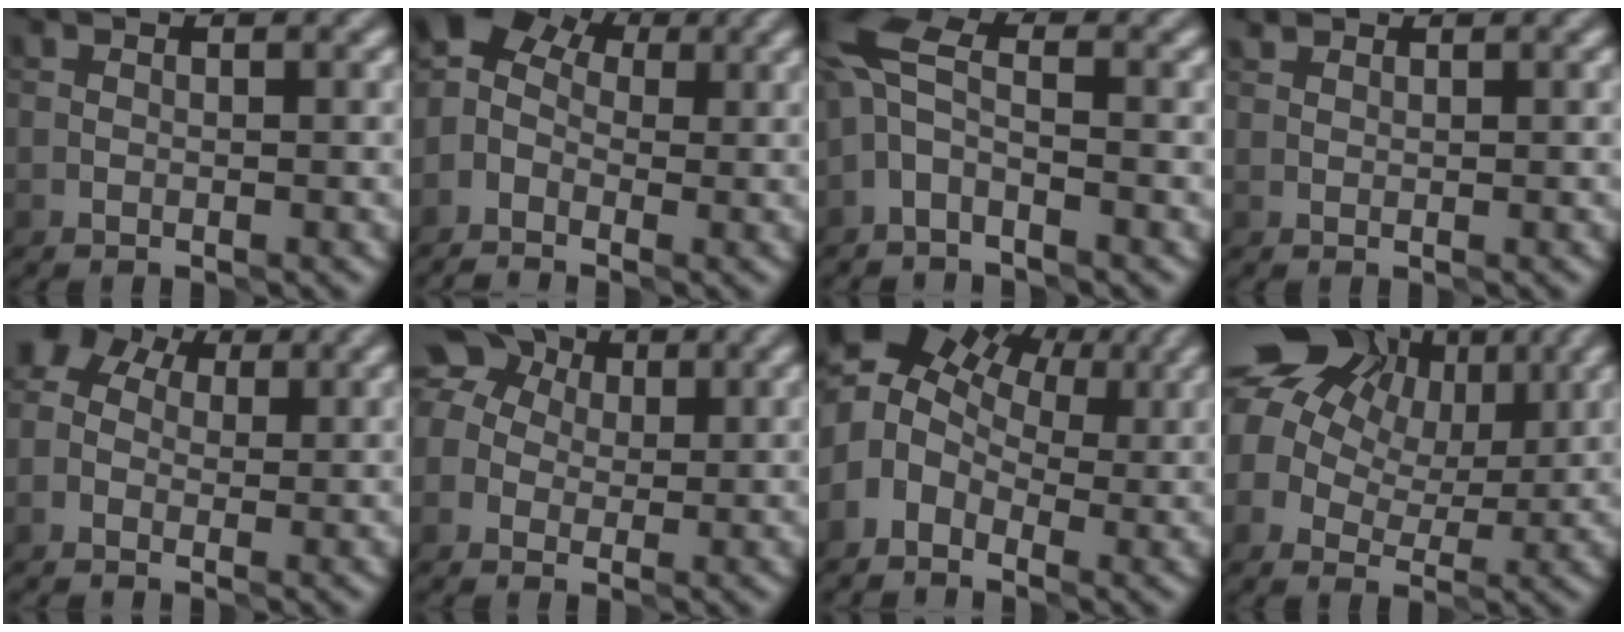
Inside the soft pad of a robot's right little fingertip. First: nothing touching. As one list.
[{"total": 6.0, "force": [-0.4, 4.5, 3.9], "torque": [-0.067, 0.021, -0.015]}, {"total": 4.3, "force": [-1.0, 1.9, 3.7], "torque": [-0.088, 0.018, -0.035]}, {"total": 0.7, "force": [0.6, 0.2, 0.0], "torque": [-0.002, 0.004, 0.010]}, {"total": 4.4, "force": [0.9, 3.6, 2.2], "torque": [-0.037, 0.025, 0.001]}, {"total": 8.1, "force": [2.1, 6.9, 3.9], "torque": [-0.078, 0.040, -0.002]}, {"total": 8.3, "force": [2.5, 6.0, 5.2], "torque": [-0.098, 0.007, 0.035]}, {"total": 14.7, "force": [6.0, 10.9, 7.9], "torque": [-0.172, 0.050, 0.094]}]